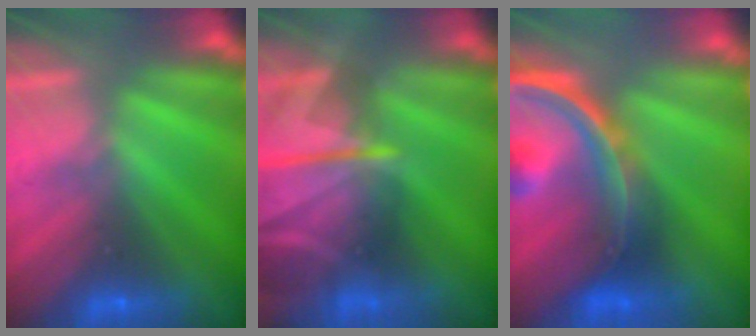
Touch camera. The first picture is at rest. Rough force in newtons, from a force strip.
{"total": 7.6}
{"total": 9.6}